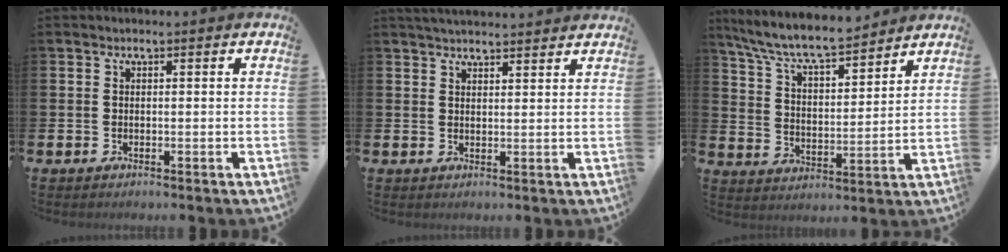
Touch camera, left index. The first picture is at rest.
{"total": 3.1, "force": [3.1, 0.2, 0.3], "torque": [-0.012, -0.012, 0.057]}
{"total": 8.4, "force": [7.9, 1.2, 2.7], "torque": [-0.090, -0.051, 0.138]}